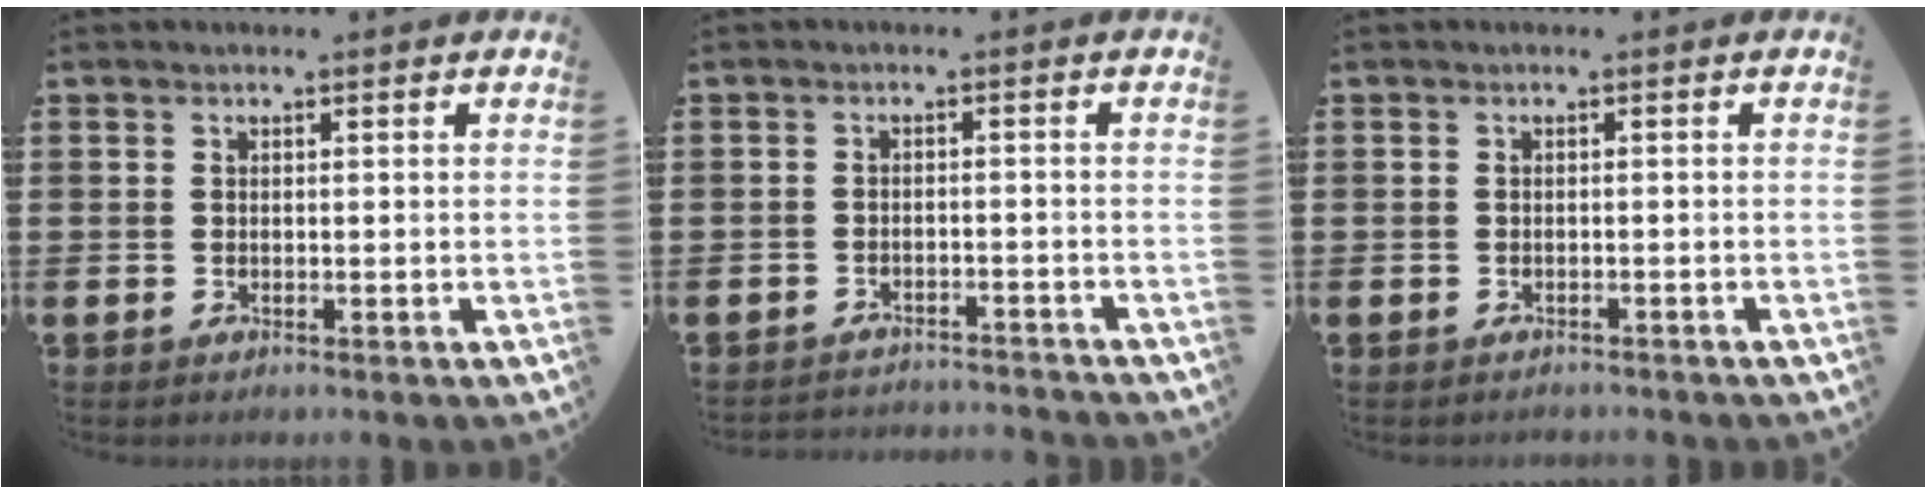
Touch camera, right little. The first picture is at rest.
{"total": 2.0, "force": [-2.0, -0.1, -0.3], "torque": [-0.001, 0.003, -0.044]}
{"total": 0.6, "force": [-0.6, 0.0, 0.0], "torque": [-0.001, -0.003, -0.012]}